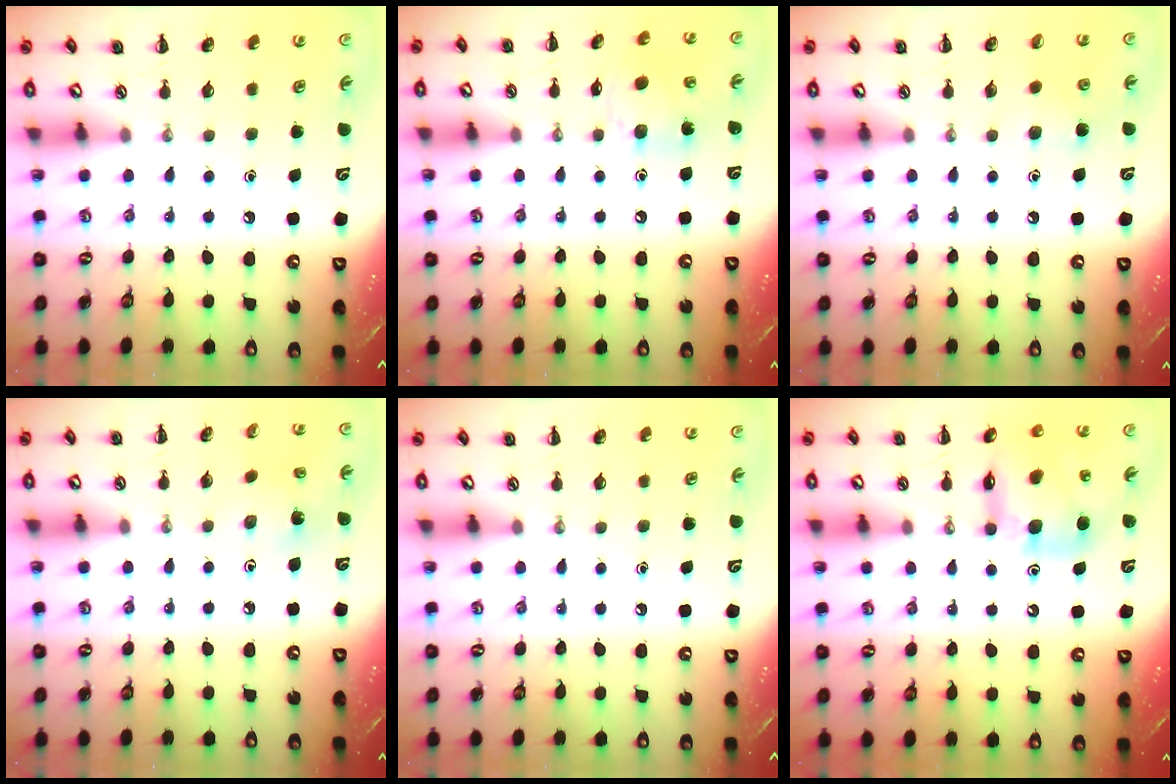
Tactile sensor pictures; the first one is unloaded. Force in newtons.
{"total": 10.3, "press": 10.2, "slide": 1.1}
{"total": 3.8, "press": 3.4, "slide": 1.5}
{"total": 2.6, "press": 2.5, "slide": 0.8}
{"total": 0.0}
{"total": 12.3, "press": 11.8, "slide": 3.4}